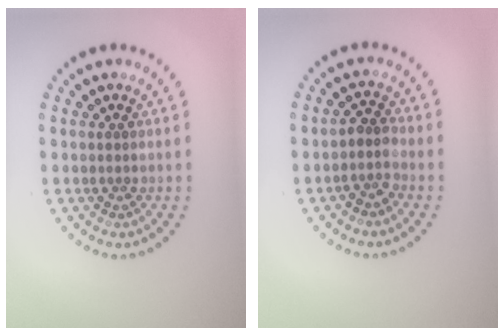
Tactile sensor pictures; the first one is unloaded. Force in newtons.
{"total": 1.7, "press": 1.5, "slide": 1.0}